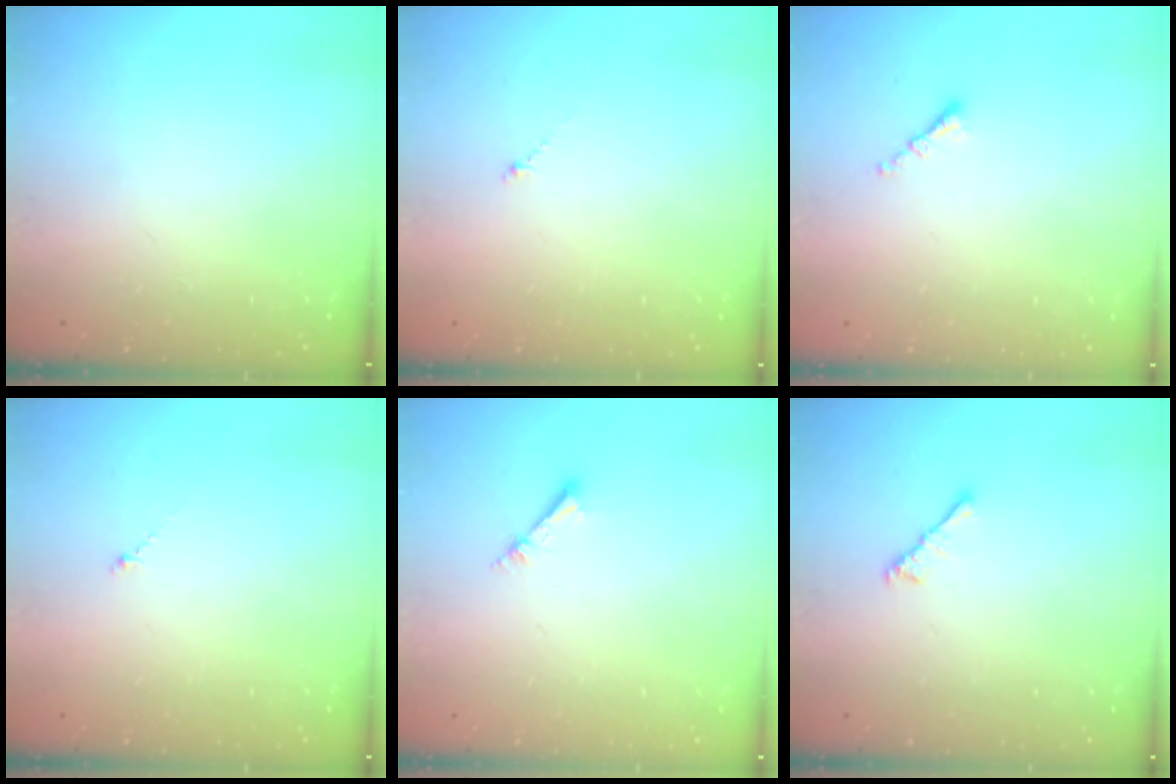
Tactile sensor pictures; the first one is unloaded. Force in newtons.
{"total": 0.7, "press": 0.6, "slide": 0.4}
{"total": 0.8, "press": 0.8, "slide": 0.2}
{"total": 0.7, "press": 0.6, "slide": 0.4}
{"total": 2.1, "press": 2.1, "slide": 0.3}
{"total": 3.4, "press": 3.4, "slide": 0.6}